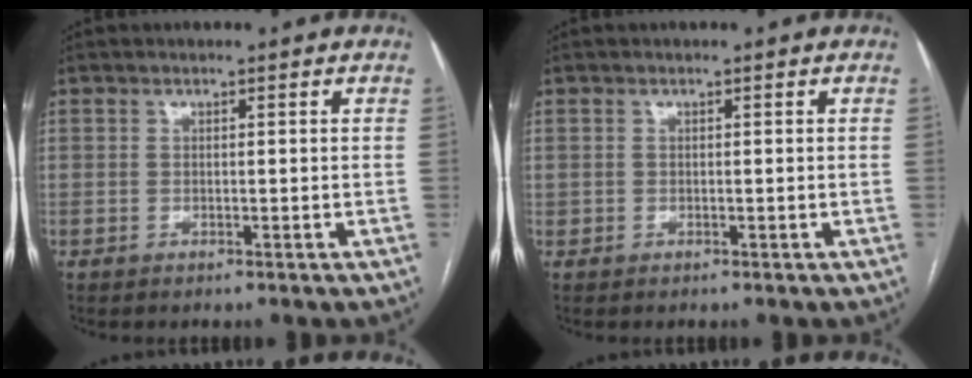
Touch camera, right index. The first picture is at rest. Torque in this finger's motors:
{"motor_torque": [0.00, -0.06, 0.01, 0.01]}